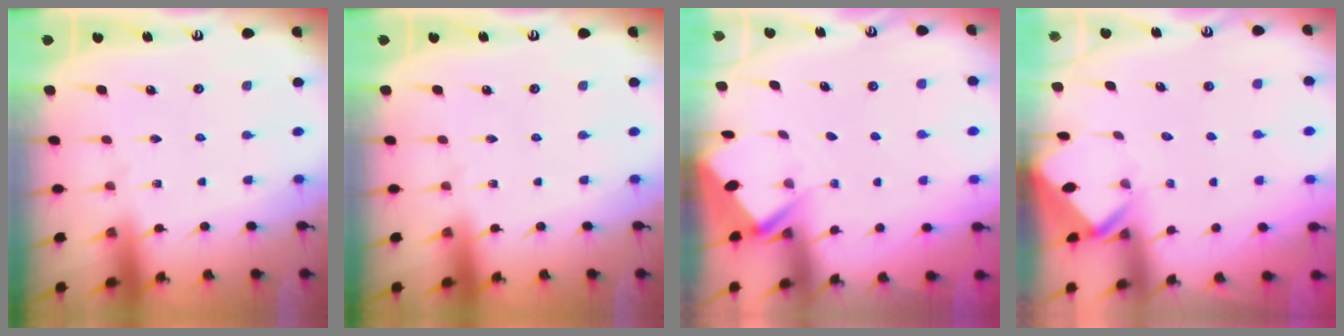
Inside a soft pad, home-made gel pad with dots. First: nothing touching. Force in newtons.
{"total": 0.0}
{"total": 3.0, "press": 2.9, "slide": 0.4}
{"total": 2.9, "press": 2.9, "slide": 0.3}